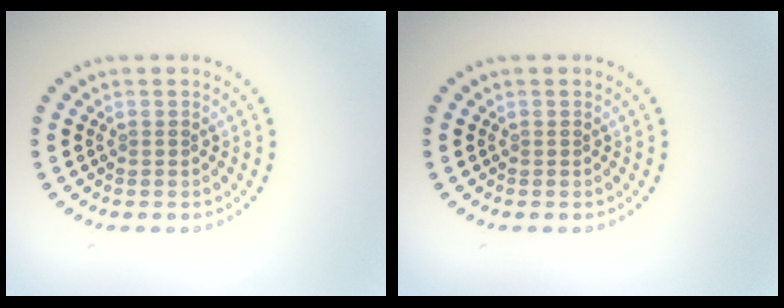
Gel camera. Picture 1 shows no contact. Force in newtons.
{"total": 0.0}